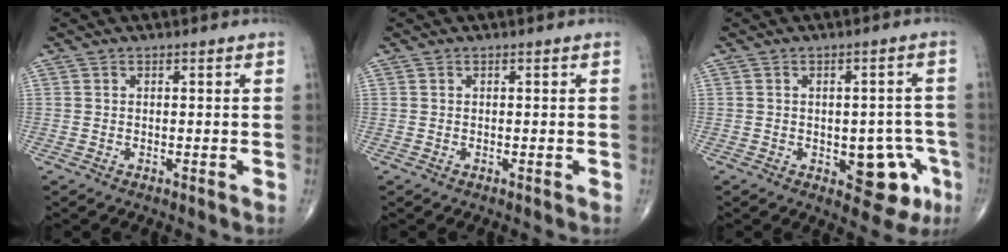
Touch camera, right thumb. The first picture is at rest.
{"total": 0.0}
{"total": 9.0, "force": [-3.1, 5.0, 6.8], "torque": [-0.045, 0.016, -0.031]}